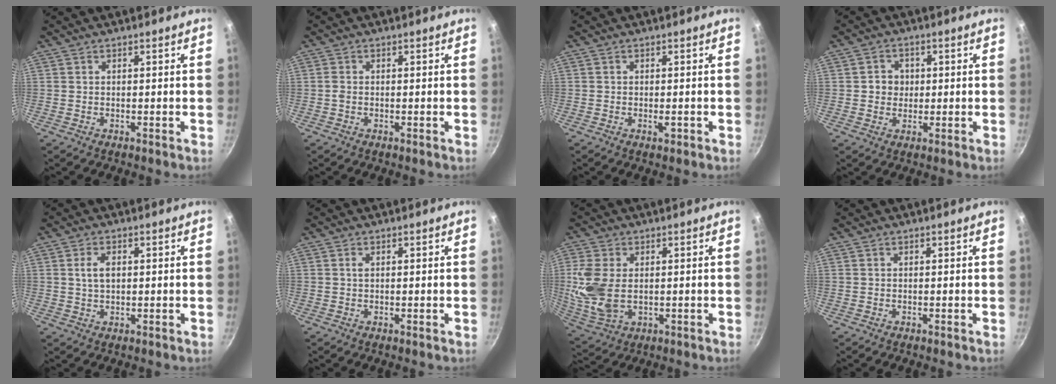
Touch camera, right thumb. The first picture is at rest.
{"total": 1.0, "force": [-0.2, 0.7, 0.7], "torque": [-0.018, 0.000, -0.005]}
{"total": 1.0, "force": [-0.4, 0.6, 0.8], "torque": [-0.008, 0.001, -0.005]}
{"total": 3.9, "force": [0.3, 3.6, 1.6], "torque": [-0.002, 0.005, 0.001]}
{"total": 3.3, "force": [0.7, 1.9, 2.6], "torque": [-0.050, -0.001, 0.013]}
{"total": 0.8, "force": [0.2, 0.3, 0.7], "torque": [-0.014, -0.001, 0.001]}
{"total": 11.3, "force": [0.4, 7.1, 8.7], "torque": [-0.203, -0.007, 0.020]}
{"total": 0.0}